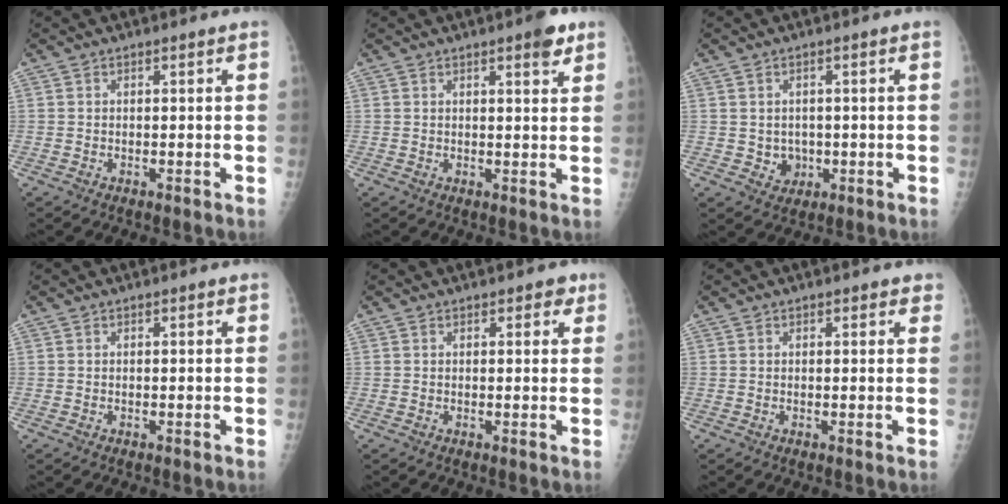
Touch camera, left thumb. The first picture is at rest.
{"total": 4.1, "force": [2.5, 1.1, 3.1], "torque": [-0.032, -0.012, 0.029]}
{"total": 3.4, "force": [-0.3, 3.1, 1.3], "torque": [-0.004, 0.001, 0.004]}
{"total": 0.0}
{"total": 2.1, "force": [1.3, 1.3, 1.2], "torque": [0.006, -0.003, 0.012]}
{"total": 1.8, "force": [1.2, 1.0, 0.9], "torque": [0.009, -0.003, 0.008]}